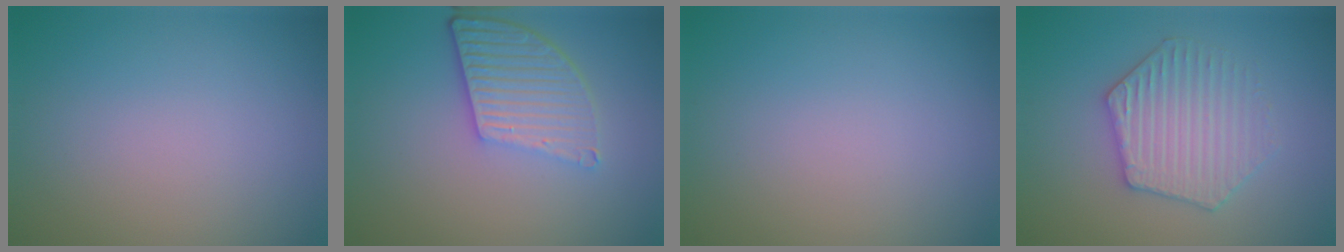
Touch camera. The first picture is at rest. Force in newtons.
{"total": 5.2, "press": 3.8, "slide": 3.6}
{"total": 0.0}
{"total": 3.8, "press": 3.8, "slide": 0.7}